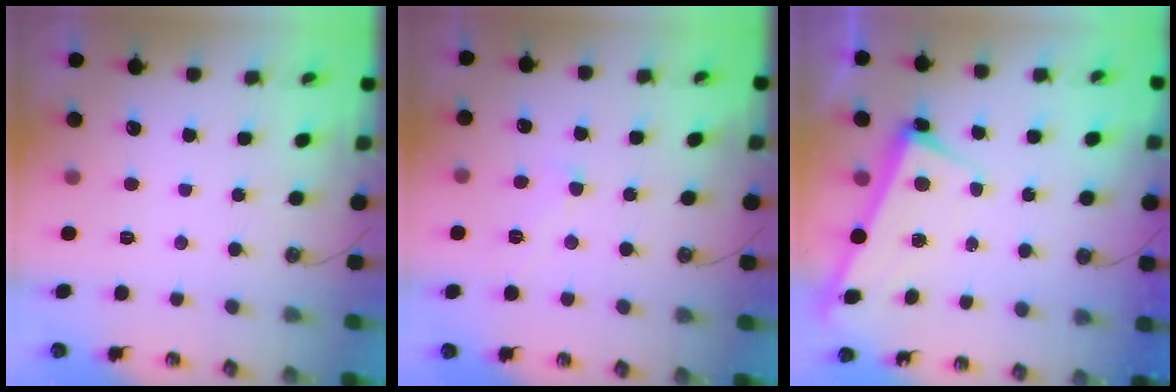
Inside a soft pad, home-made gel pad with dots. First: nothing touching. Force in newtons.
{"total": 3.6, "press": 3.6, "slide": 0.1}
{"total": 2.6, "press": 2.5, "slide": 0.5}